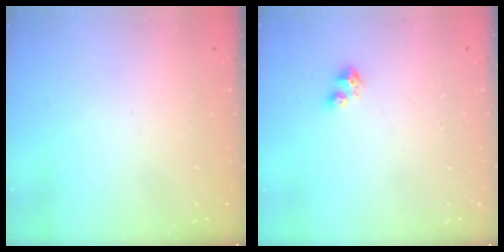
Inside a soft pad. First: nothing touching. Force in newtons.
{"total": 3.0, "press": 2.9, "slide": 0.3}